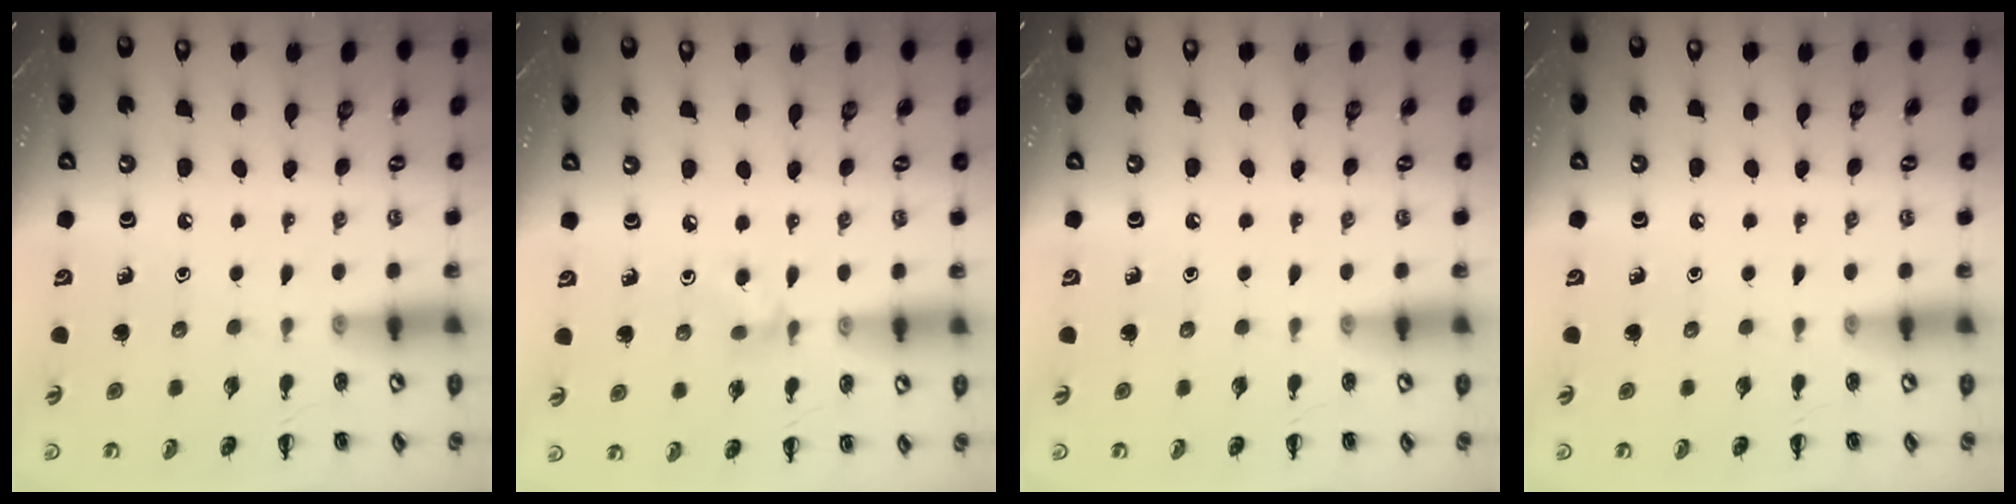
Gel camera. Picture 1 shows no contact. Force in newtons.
{"total": 5.5, "press": 5.3, "slide": 1.7}
{"total": 0.0}
{"total": 0.0}